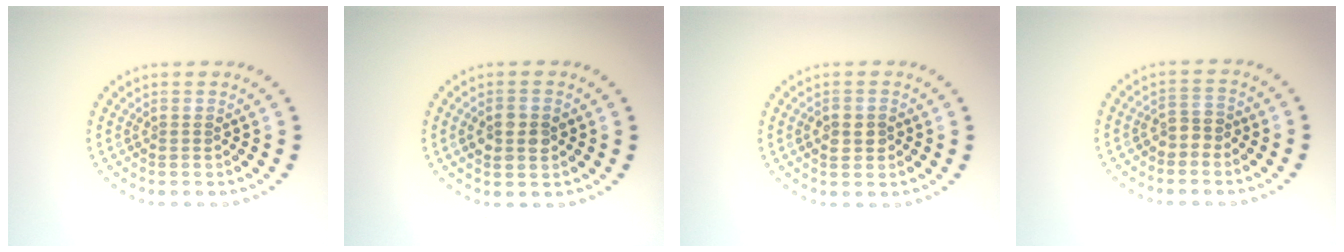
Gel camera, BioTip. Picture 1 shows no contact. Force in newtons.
{"total": 2.9, "press": 2.9, "slide": 0.0}
{"total": 2.1, "press": 2.1, "slide": 0.2}
{"total": 1.7, "press": 1.5, "slide": 0.8}